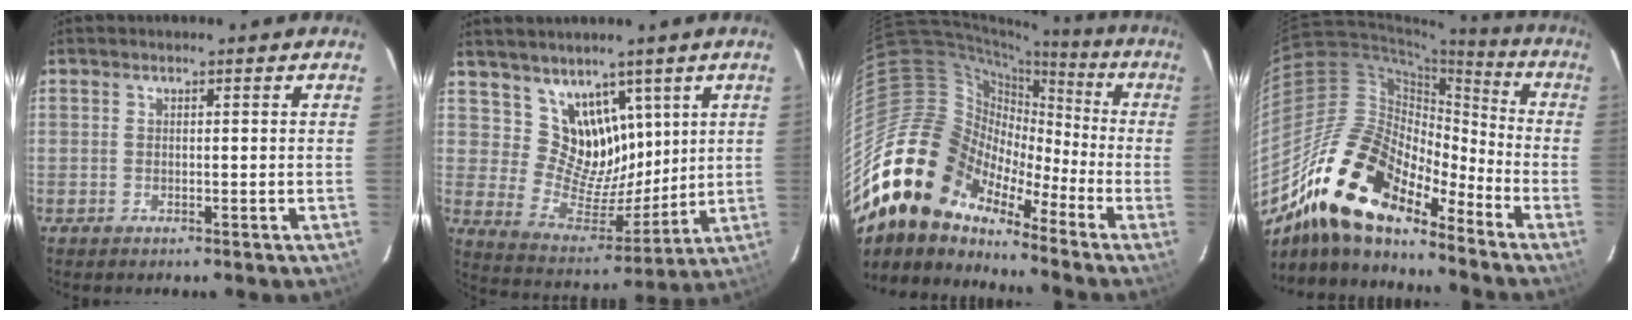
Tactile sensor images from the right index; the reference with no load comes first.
{"total": 11.5, "force": [6.7, 8.3, 4.4], "torque": [-0.068, -0.006, 0.137]}
{"total": 17.2, "force": [-12.6, 10.0, 6.1], "torque": [-0.112, 0.022, -0.249]}
{"total": 20.7, "force": [-15.2, 7.8, 11.6], "torque": [-0.206, -0.010, -0.289]}